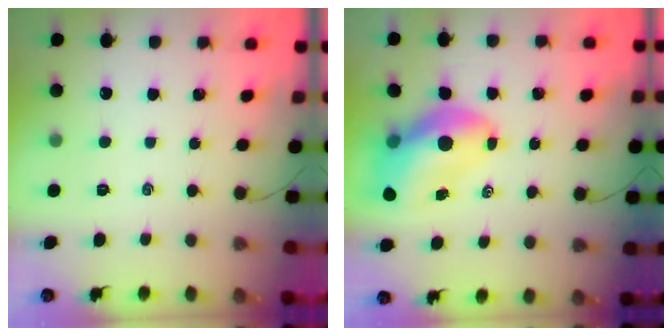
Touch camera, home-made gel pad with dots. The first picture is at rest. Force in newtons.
{"total": 11.7, "press": 11.2, "slide": 3.4}